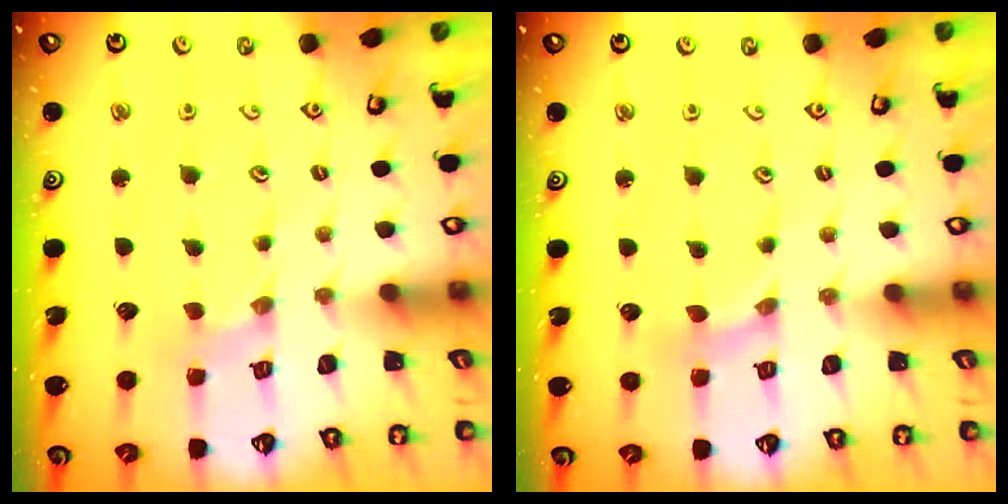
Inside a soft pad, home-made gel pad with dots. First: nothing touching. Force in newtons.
{"total": 0.0}